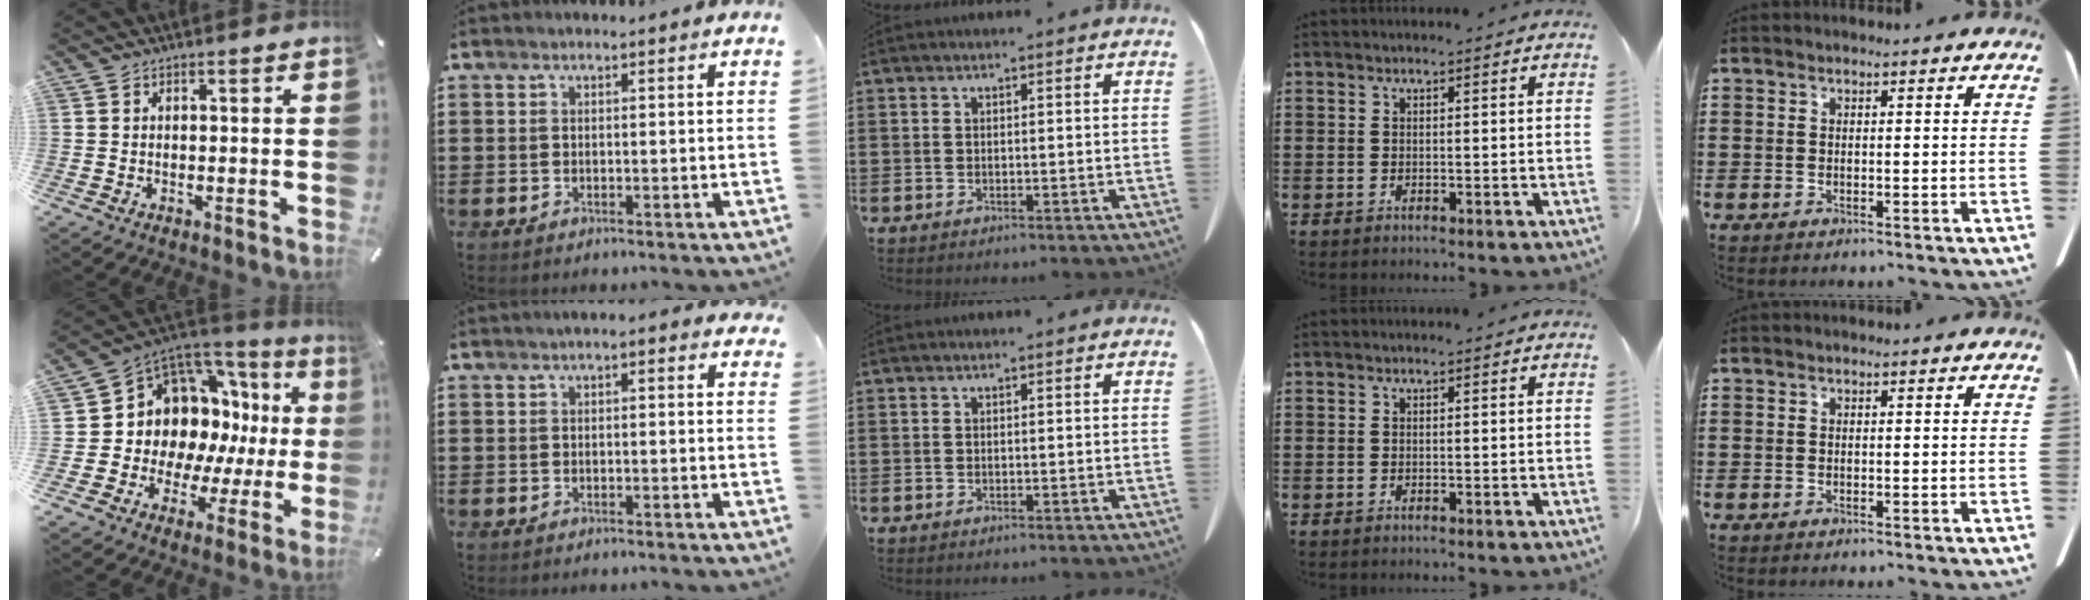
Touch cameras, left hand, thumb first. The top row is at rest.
{"thumb": {"total": 11.0, "force": [4.4, 9.4, 3.8], "torque": [-0.065, -0.076, 0.095]}, "index": {"total": 1.1, "force": [0.2, 0.5, 1.0], "torque": [-0.020, 0.004, 0.002]}}